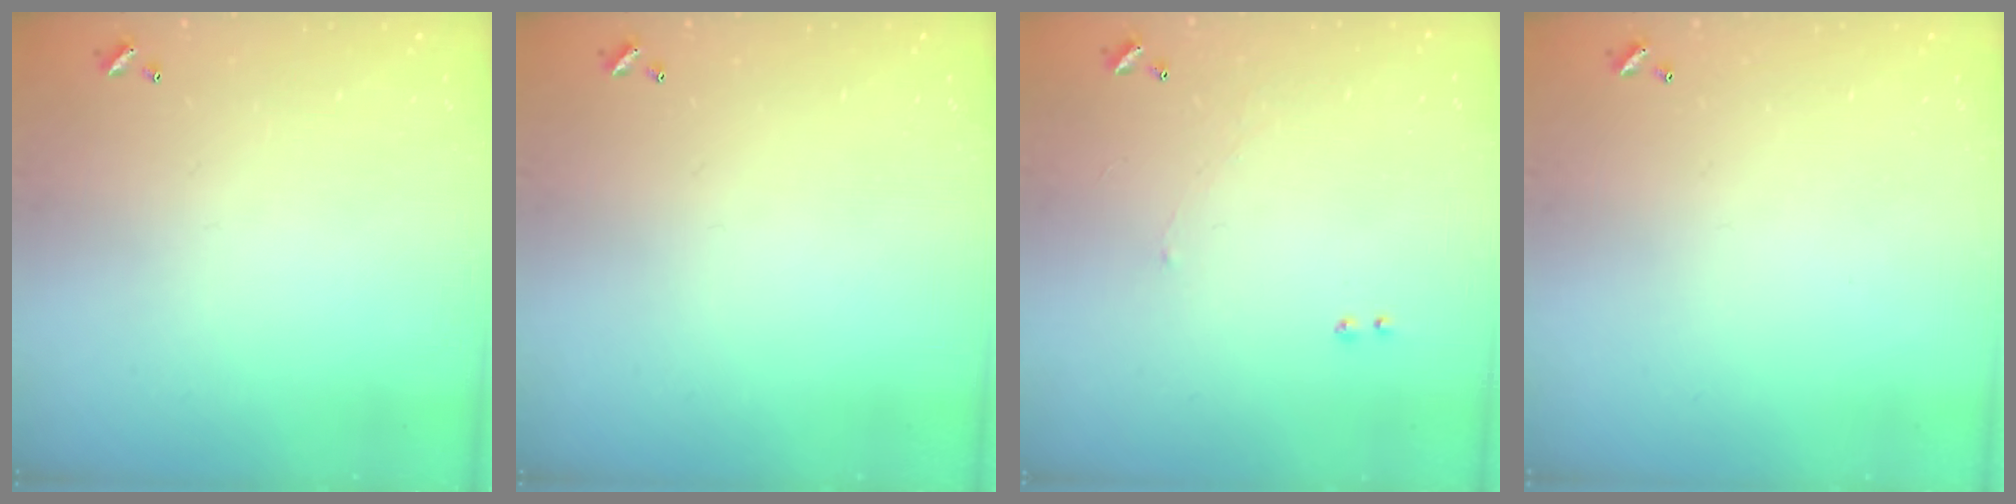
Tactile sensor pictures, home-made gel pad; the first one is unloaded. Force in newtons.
{"total": 0.0}
{"total": 1.2, "press": 1.0, "slide": 0.6}
{"total": 0.0}